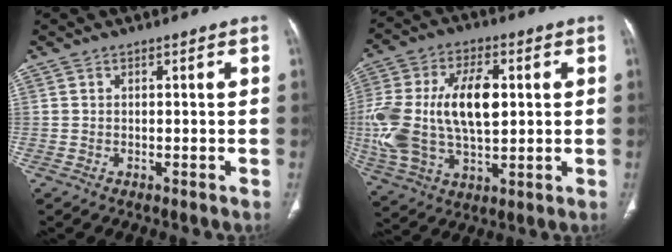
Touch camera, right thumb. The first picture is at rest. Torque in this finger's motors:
{"motor_torque": [2.00, 2.87, 1.66, 0.05, 0.60]}